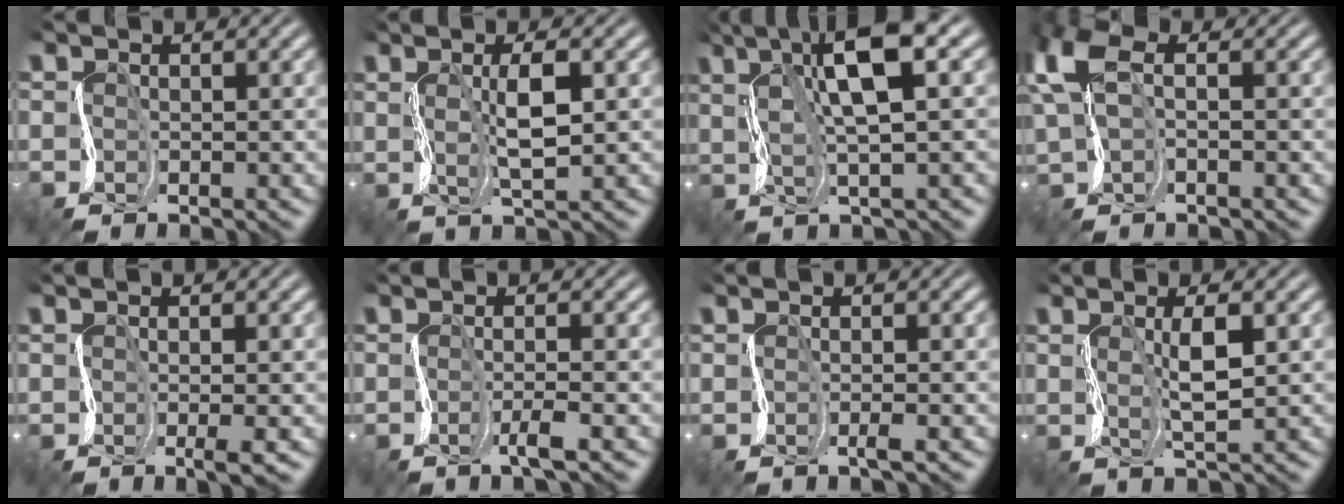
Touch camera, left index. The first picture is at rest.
{"total": 2.6, "force": [2.0, -0.1, 1.7], "torque": [-0.046, 0.014, 0.031]}
{"total": 6.7, "force": [4.3, 0.8, 5.1], "torque": [-0.080, 0.025, 0.063]}
{"total": 5.1, "force": [2.2, 2.4, 4.0], "torque": [-0.109, 0.020, 0.033]}
{"total": 1.6, "force": [0.6, -0.2, 1.5], "torque": [-0.029, 0.000, 0.002]}
{"total": 1.0, "force": [0.4, -0.6, 0.7], "torque": [-0.017, 0.008, -0.008]}
{"total": 1.1, "force": [1.0, -0.5, 0.2], "torque": [-0.006, 0.006, 0.007]}
{"total": 2.4, "force": [2.1, -0.4, 1.2], "torque": [-0.038, 0.014, 0.034]}